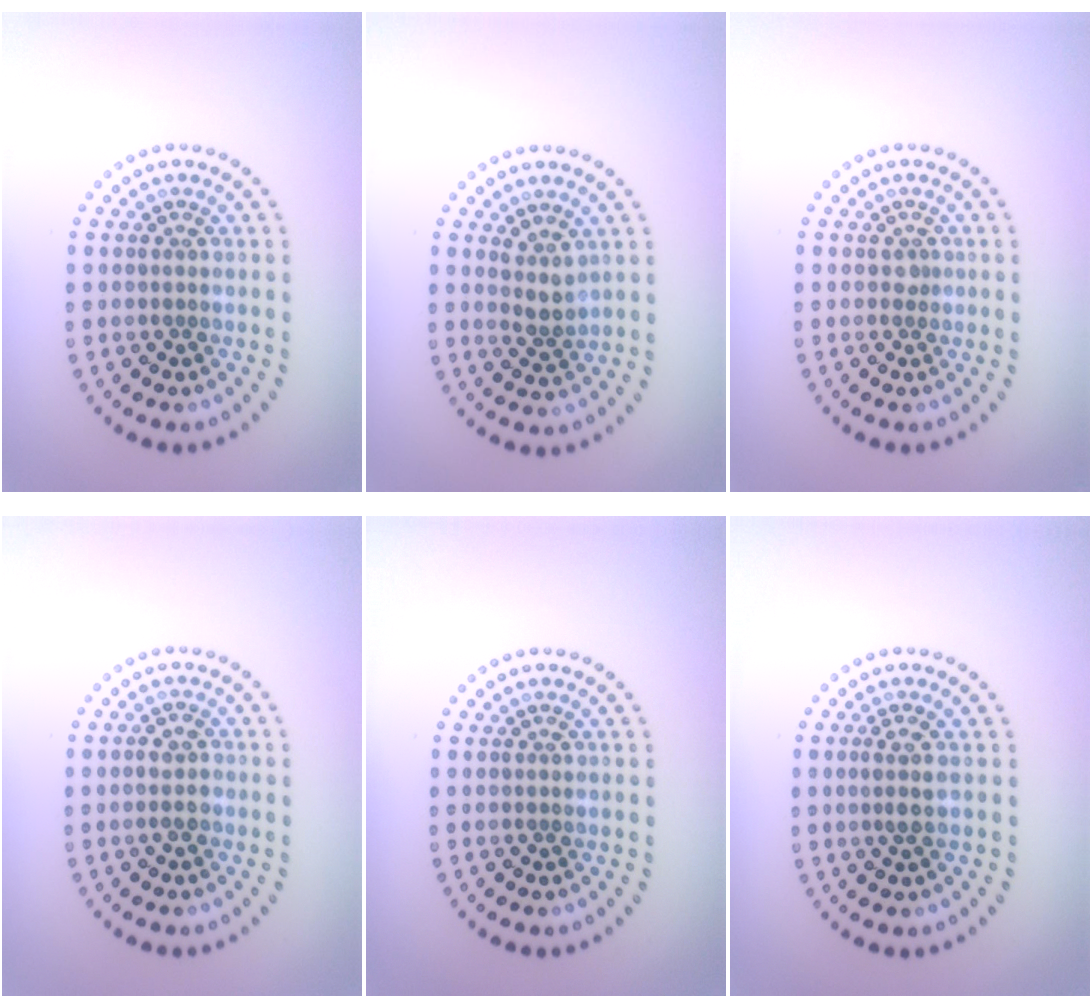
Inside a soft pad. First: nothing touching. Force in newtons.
{"total": 2.2, "press": 1.7, "slide": 1.4}
{"total": 0.7, "press": 0.5, "slide": 0.5}
{"total": 1.6, "press": 1.6, "slide": 0.4}
{"total": 0.0}
{"total": 1.6, "press": 1.3, "slide": 0.9}